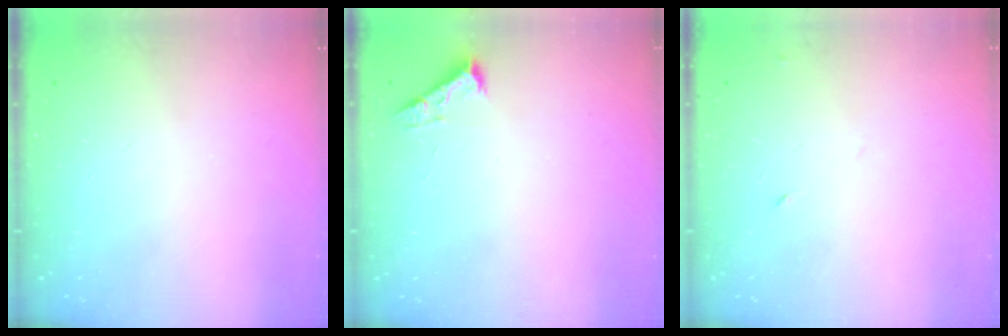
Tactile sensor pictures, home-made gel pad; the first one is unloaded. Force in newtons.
{"total": 2.5, "press": 2.5, "slide": 0.3}
{"total": 5.2, "press": 5.1, "slide": 0.6}